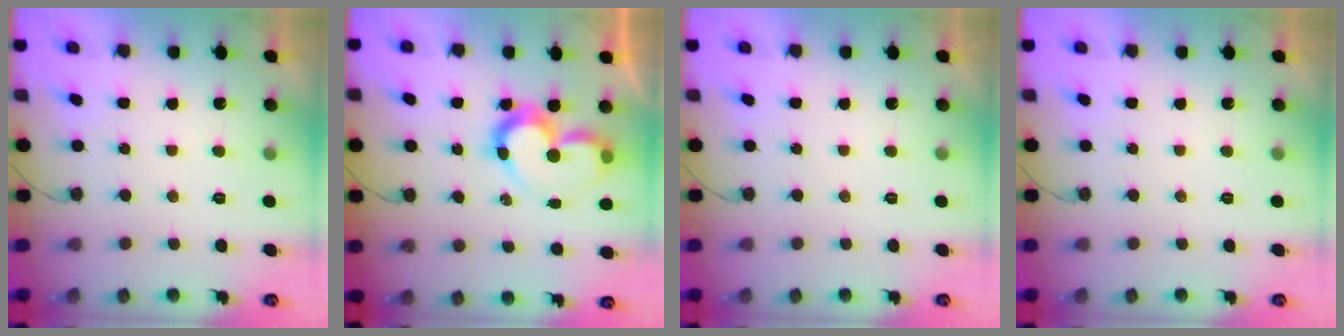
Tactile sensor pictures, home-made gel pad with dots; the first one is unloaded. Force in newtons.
{"total": 10.9, "press": 10.9, "slide": 1.0}
{"total": 0.0}
{"total": 0.0}